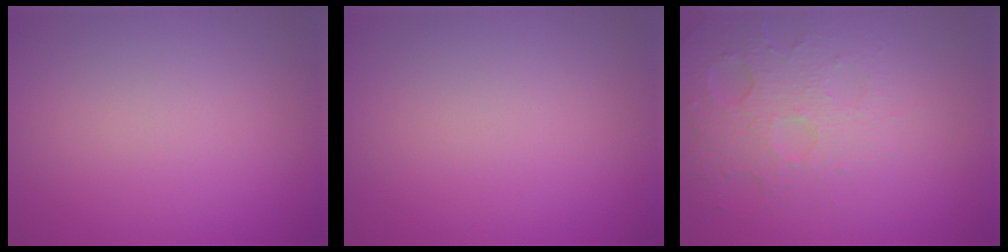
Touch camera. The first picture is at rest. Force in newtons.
{"total": 0.0}
{"total": 5.0, "press": 3.3, "slide": 3.8}